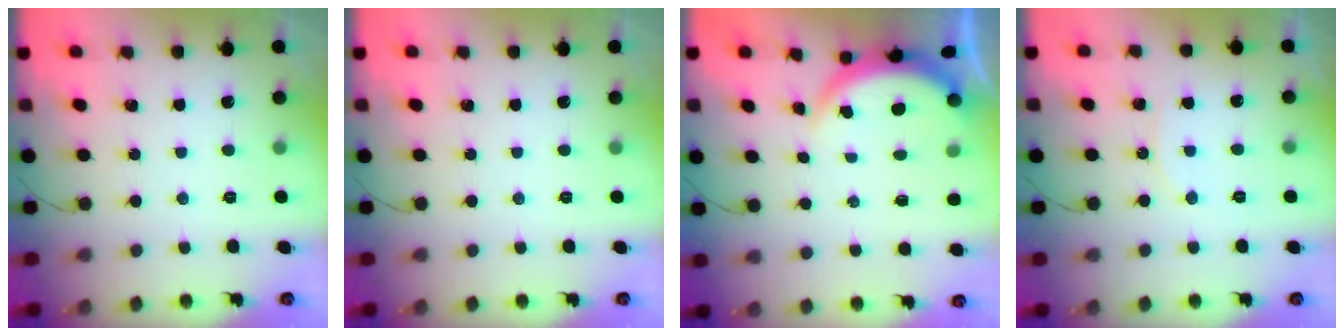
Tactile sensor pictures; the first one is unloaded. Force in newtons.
{"total": 0.0}
{"total": 3.6, "press": 3.6, "slide": 0.6}
{"total": 5.6, "press": 5.6, "slide": 0.5}